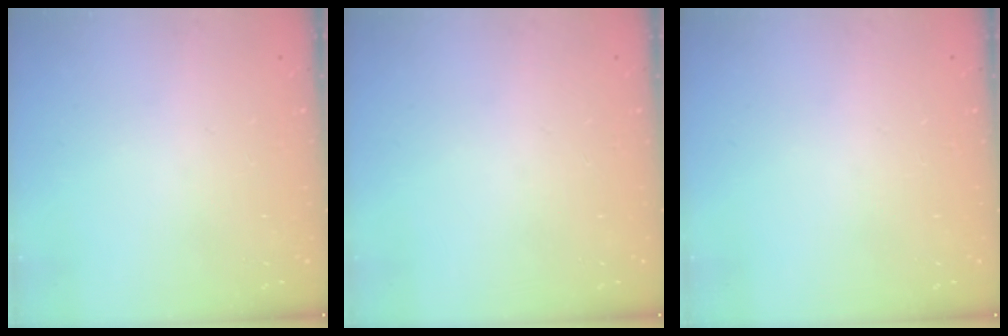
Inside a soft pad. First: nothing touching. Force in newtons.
{"total": 0.0}
{"total": 0.0}